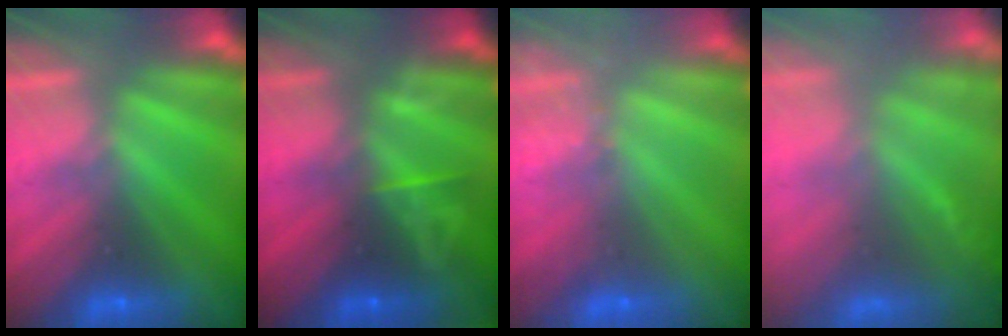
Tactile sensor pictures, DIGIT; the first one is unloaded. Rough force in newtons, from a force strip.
{"total": 7.1}
{"total": 2.7}
{"total": 7.4}